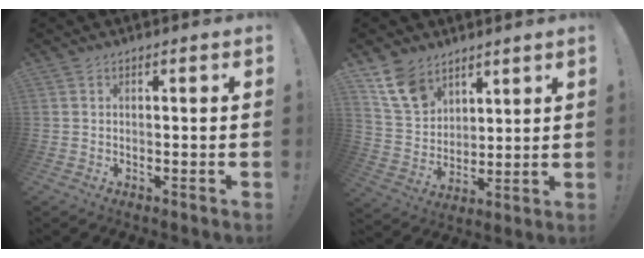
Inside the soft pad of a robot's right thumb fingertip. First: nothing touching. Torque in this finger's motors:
{"motor_torque": [0.16, 0.91, -0.23, 0.29, -0.02]}